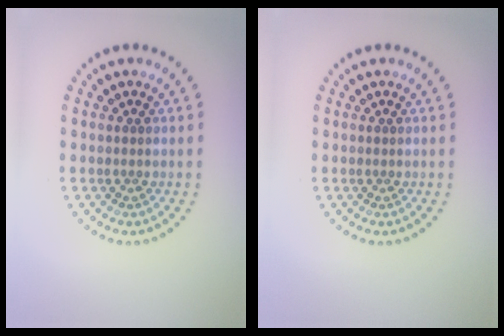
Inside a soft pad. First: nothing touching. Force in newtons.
{"total": 0.0}